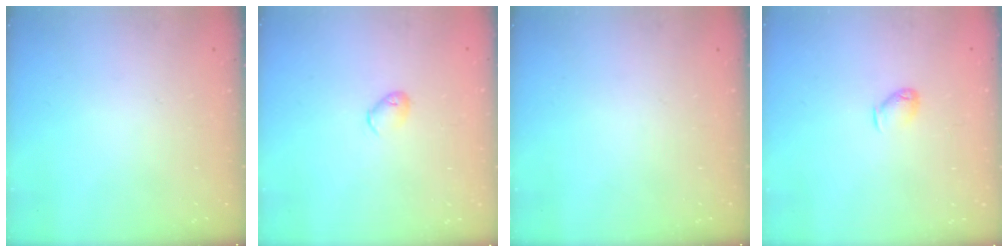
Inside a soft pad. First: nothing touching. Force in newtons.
{"total": 4.6, "press": 4.5, "slide": 1.1}
{"total": 0.0}
{"total": 3.9, "press": 3.8, "slide": 0.7}